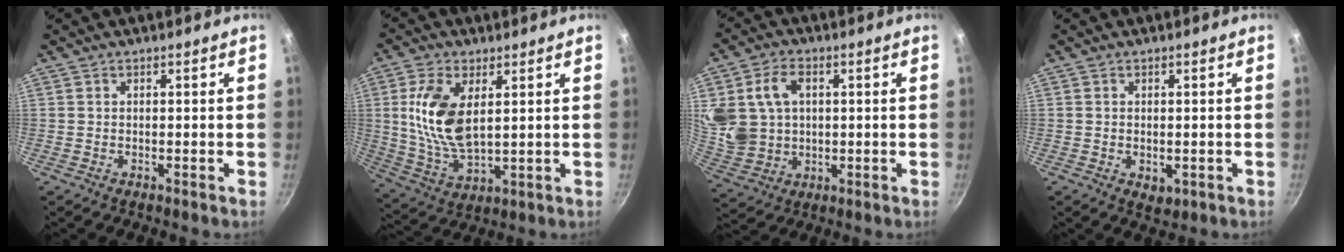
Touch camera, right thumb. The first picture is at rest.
{"total": 13.1, "force": [3.0, 6.8, 10.8], "torque": [-0.211, -0.017, 0.065]}
{"total": 14.4, "force": [2.9, 11.2, 8.6], "torque": [-0.168, -0.002, 0.071]}
{"total": 2.7, "force": [-0.4, 1.8, 2.0], "torque": [-0.028, -0.009, -0.003]}